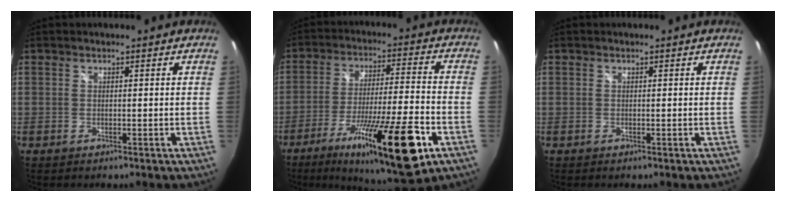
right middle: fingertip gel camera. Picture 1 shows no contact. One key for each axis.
{"total": 21.9, "fx": -11.5, "fy": 3.0, "fz": 18.4, "tx": -0.322, "ty": -0.043, "tz": -0.184}
{"total": 0.0}